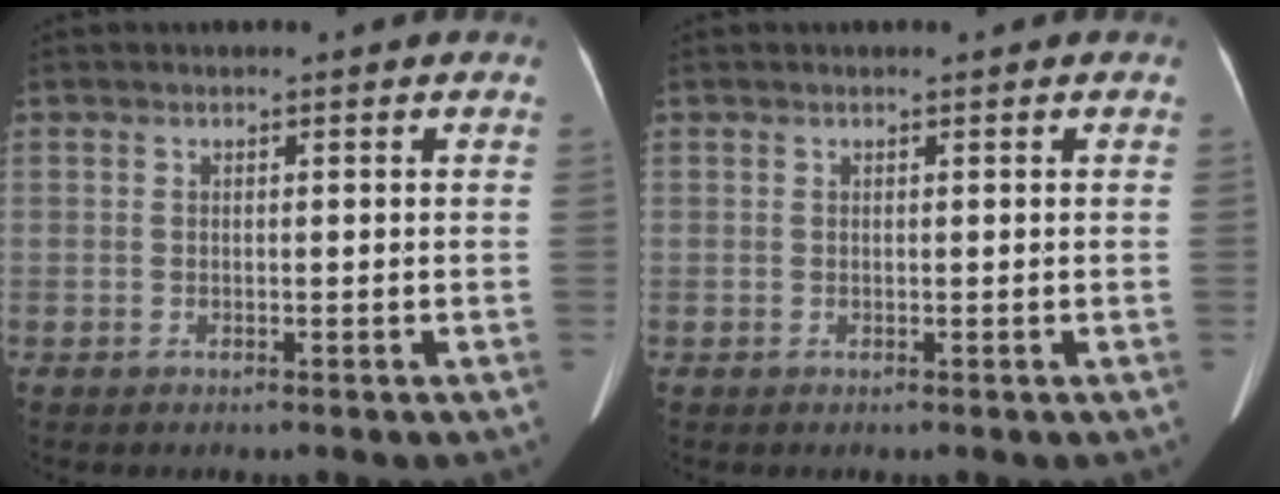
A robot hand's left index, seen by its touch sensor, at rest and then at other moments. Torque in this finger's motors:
{"motor_torque": [-0.45, -0.74, -0.08, -0.01]}